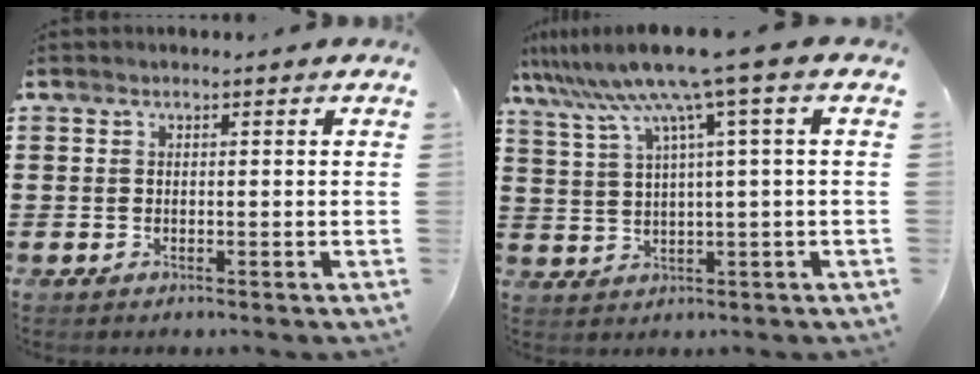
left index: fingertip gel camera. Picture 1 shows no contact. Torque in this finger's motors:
{"motor_torque": [0.81, -0.09, 0.97, 0.21]}